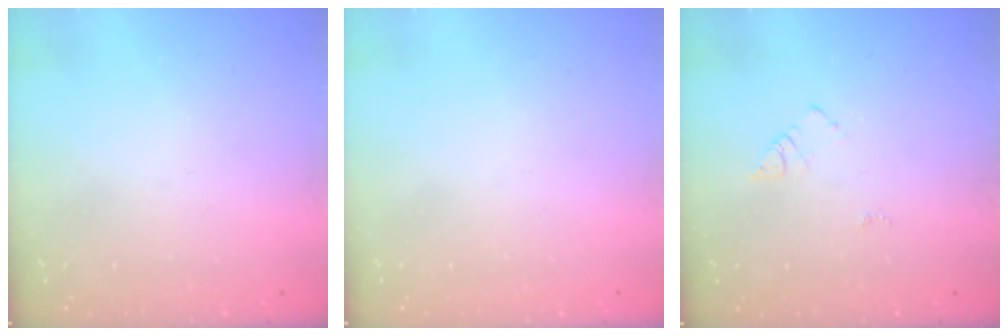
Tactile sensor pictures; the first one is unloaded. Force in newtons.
{"total": 1.5, "press": 1.5, "slide": 0.1}
{"total": 5.4, "press": 5.4, "slide": 0.5}